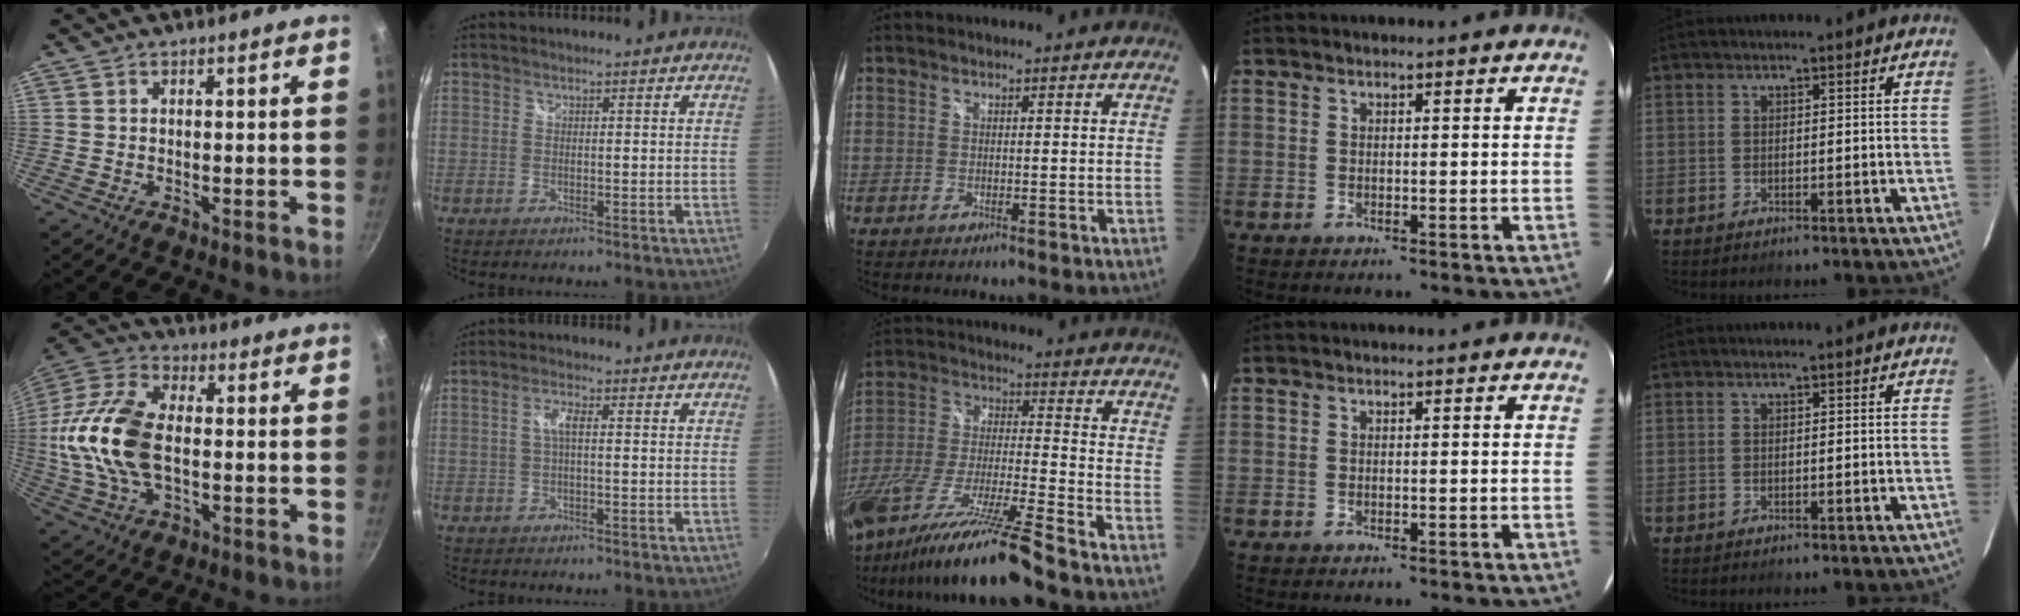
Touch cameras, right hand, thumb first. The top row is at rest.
{"thumb": {"total": 19.1, "force": [-0.9, 11.1, 15.5], "torque": [-0.308, 0.029, -0.026]}, "index": {"total": 2.6, "force": [0.0, 0.5, 2.5], "torque": [-0.051, 0.006, 0.000]}, "middle": {"total": 22.0, "force": [-16.8, -0.3, 14.1], "torque": [-0.263, -0.060, -0.303]}}